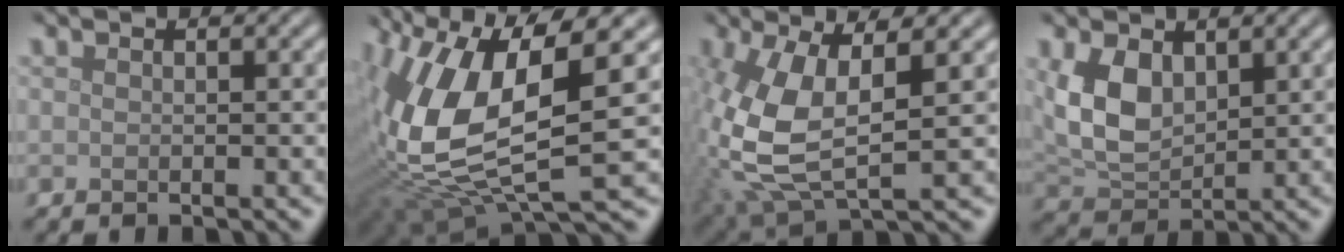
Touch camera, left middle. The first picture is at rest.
{"total": 13.1, "force": [1.7, 5.9, 11.6], "torque": [-0.255, -0.013, 0.033]}
{"total": 9.2, "force": [-0.2, 4.4, 8.1], "torque": [-0.206, -0.008, -0.003]}
{"total": 5.2, "force": [1.6, 3.3, 3.8], "torque": [-0.089, -0.003, 0.038]}